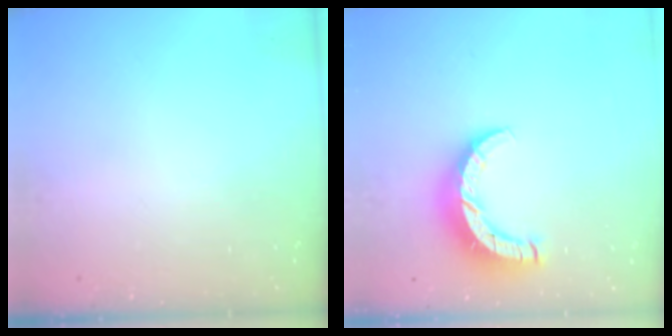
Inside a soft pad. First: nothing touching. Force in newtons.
{"total": 9.7, "press": 9.7, "slide": 0.2}